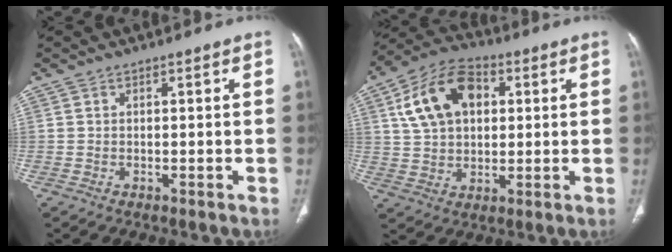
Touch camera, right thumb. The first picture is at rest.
{"total": 15.0, "force": [4.2, 9.8, 10.5], "torque": [-0.170, 0.012, 0.073]}